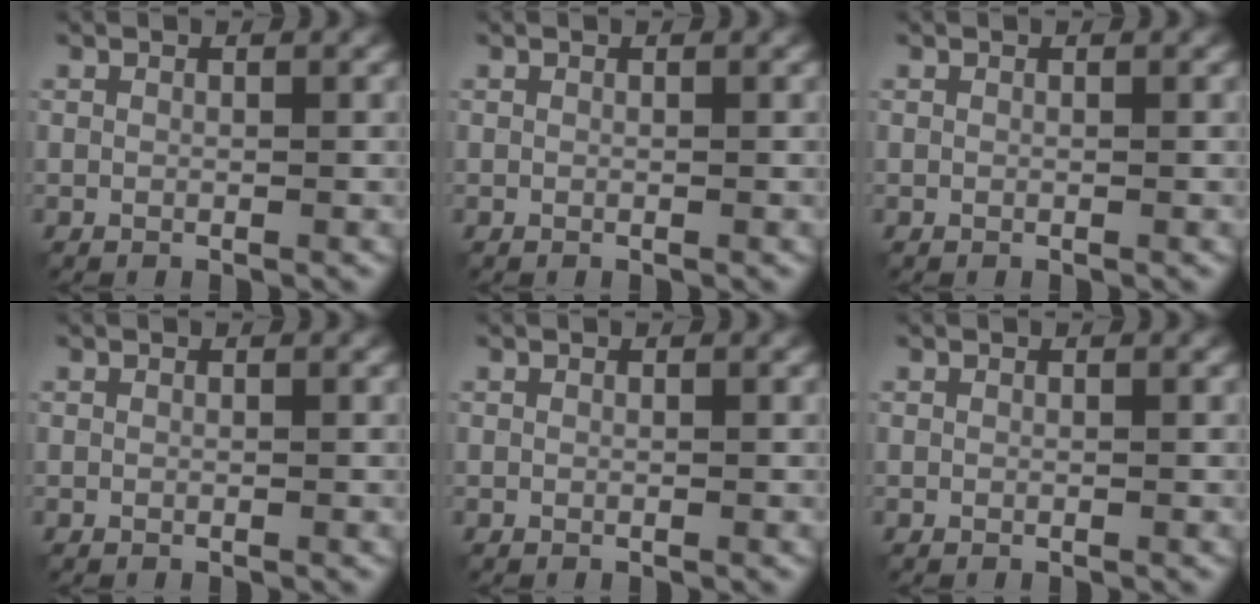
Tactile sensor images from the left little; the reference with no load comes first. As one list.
[{"total": 0.0}, {"total": 0.0}, {"total": 0.0}, {"total": 0.0}, {"total": 0.0}]